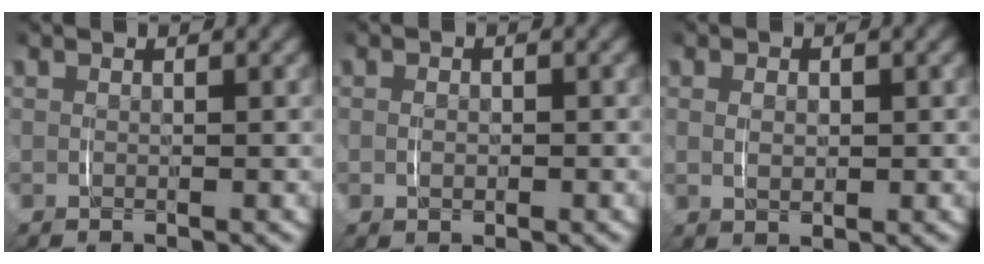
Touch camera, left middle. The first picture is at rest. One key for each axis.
{"total": 1.0, "fx": -0.2, "fy": 0.7, "fz": 0.7, "tx": -0.010, "ty": -0.002, "tz": 0.000}
{"total": 1.5, "fx": 0.2, "fy": 0.9, "fz": 1.1, "tx": -0.018, "ty": -0.005, "tz": 0.010}